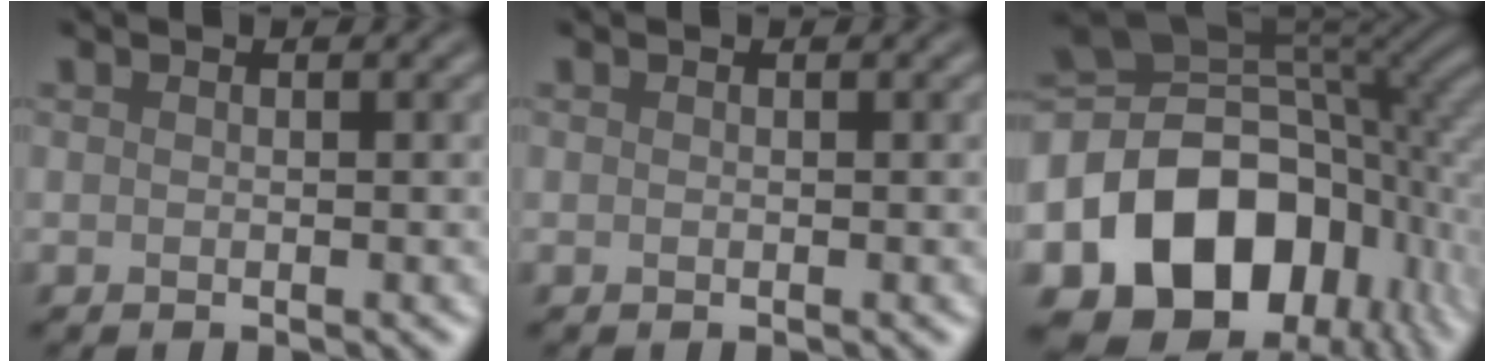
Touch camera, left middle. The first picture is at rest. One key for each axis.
{"total": 0.0}
{"total": 16.6, "fx": -5.0, "fy": 12.0, "fz": 10.3, "tx": -0.178, "ty": -0.020, "tz": -0.077}